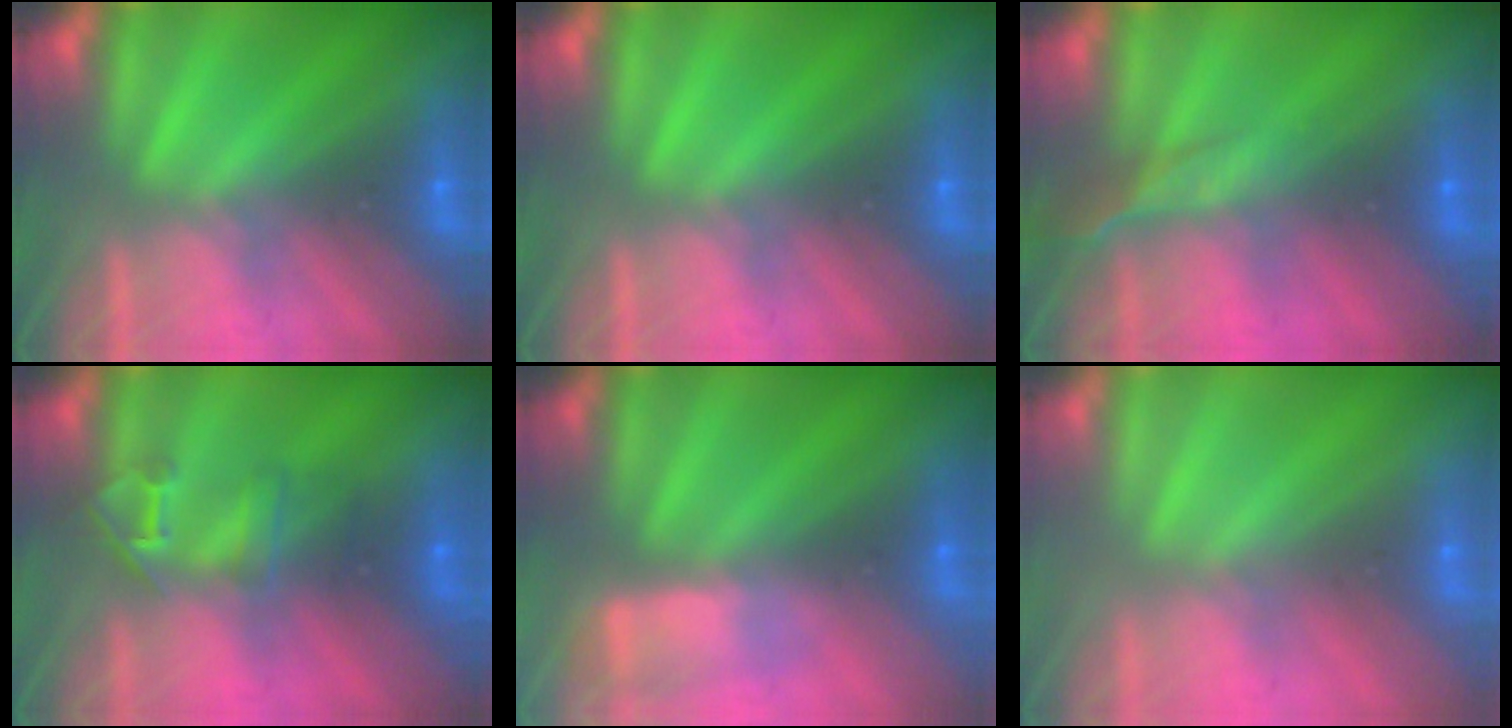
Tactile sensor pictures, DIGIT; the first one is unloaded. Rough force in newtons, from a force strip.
{"total": 0.0}
{"total": 2.6}
{"total": 2.4}
{"total": 2.9}
{"total": 3.0}